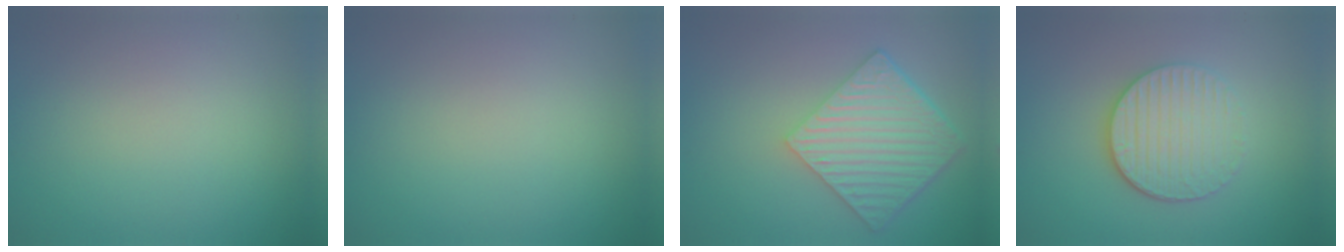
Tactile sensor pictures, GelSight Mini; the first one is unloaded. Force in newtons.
{"total": 0.0}
{"total": 7.0, "press": 4.9, "slide": 5.0}
{"total": 4.3, "press": 3.5, "slide": 2.5}